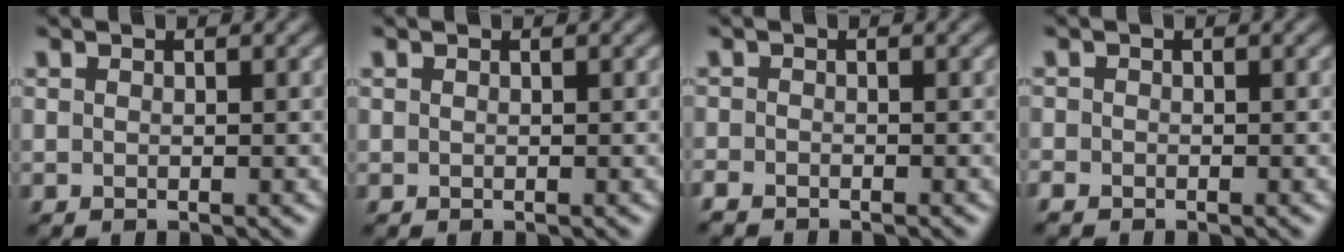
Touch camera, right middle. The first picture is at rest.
{"total": 0.0}
{"total": 1.6, "force": [-1.5, 0.4, 0.4], "torque": [-0.007, -0.009, -0.032]}
{"total": 0.9, "force": [-0.8, 0.5, 0.2], "torque": [-0.002, -0.005, -0.017]}